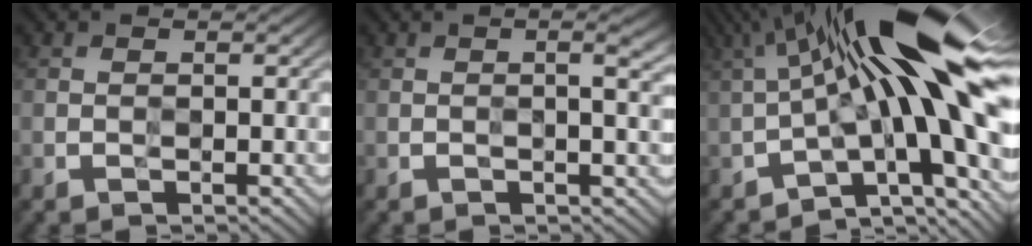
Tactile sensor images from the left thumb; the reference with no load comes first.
{"total": 3.2, "force": [0.5, 0.5, 3.1], "torque": [-0.050, 0.006, 0.007]}
{"total": 19.5, "force": [1.7, 5.1, 18.7], "torque": [-0.271, 0.030, 0.017]}